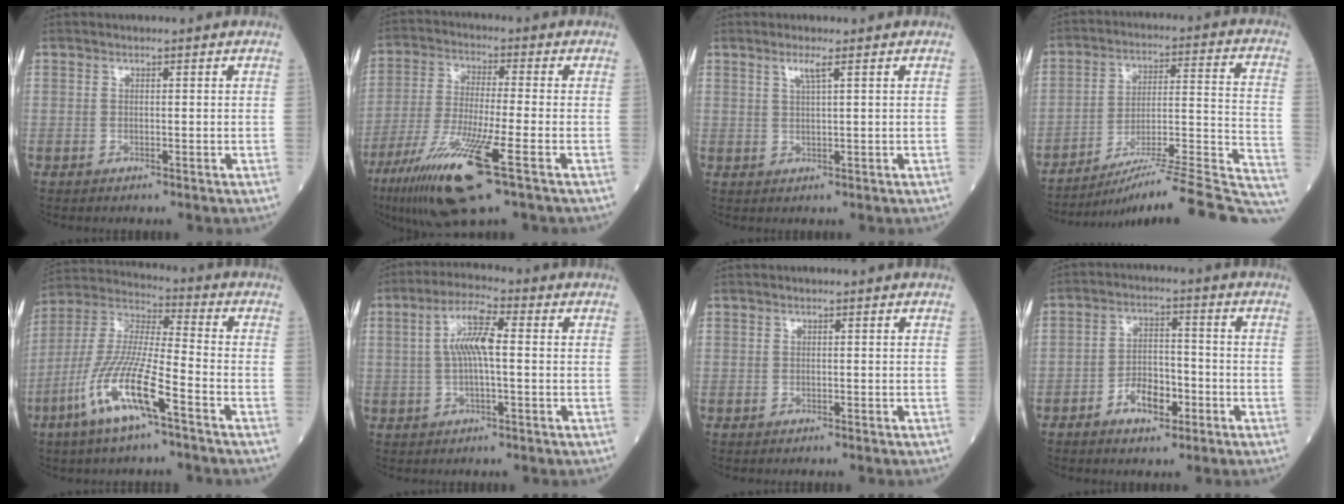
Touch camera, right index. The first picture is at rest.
{"total": 14.1, "force": [-7.2, 0.6, 12.1], "torque": [-0.254, -0.038, -0.128]}
{"total": 2.1, "force": [1.2, -0.3, 1.7], "torque": [-0.040, 0.001, 0.027]}
{"total": 25.7, "force": [-22.3, -0.1, 12.8], "torque": [-0.106, -0.002, -0.315]}
{"total": 13.8, "force": [-6.7, 1.5, 11.9], "torque": [-0.256, -0.013, -0.132]}
{"total": 6.6, "force": [0.6, 1.1, 6.5], "torque": [-0.132, 0.015, 0.011]}
{"total": 0.0}
{"total": 5.9, "force": [-3.0, 3.0, 4.1], "torque": [-0.078, 0.011, -0.050]}